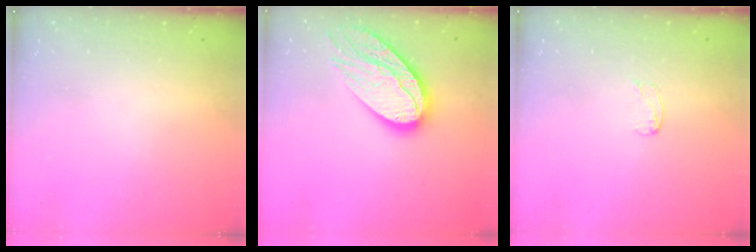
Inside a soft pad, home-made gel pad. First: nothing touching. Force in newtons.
{"total": 15.8, "press": 15.7, "slide": 1.1}
{"total": 2.0, "press": 2.0, "slide": 0.2}